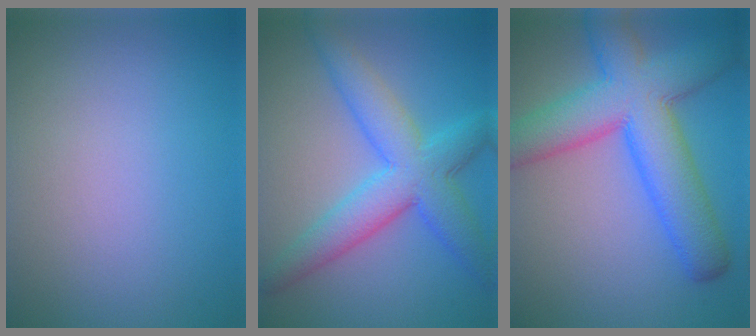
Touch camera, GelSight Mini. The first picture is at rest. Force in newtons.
{"total": 6.9, "press": 6.9, "slide": 0.1}
{"total": 10.1, "press": 10.1, "slide": 0.4}